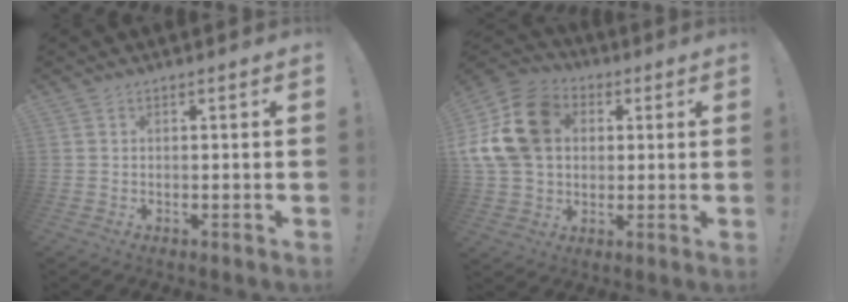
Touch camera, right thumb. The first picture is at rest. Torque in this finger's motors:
{"motor_torque": [1.82, 3.19, 0.24, 0.22, 0.66]}